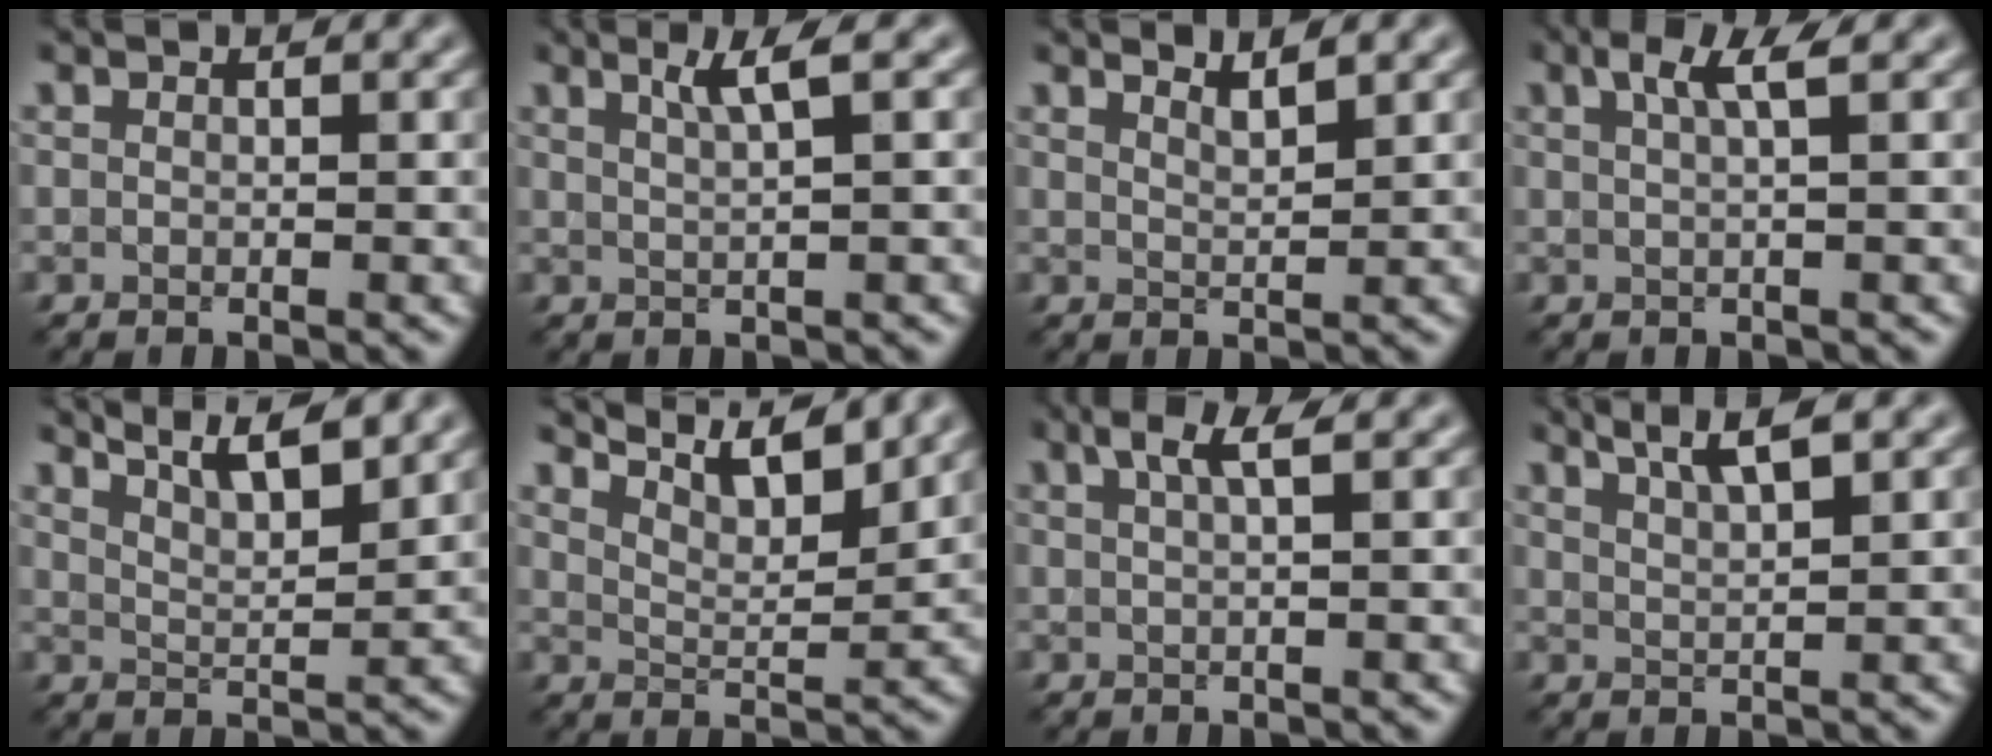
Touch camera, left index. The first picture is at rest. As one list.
[{"total": 2.6, "force": [1.3, 0.4, 2.2], "torque": [-0.029, 0.004, 0.020]}, {"total": 2.0, "force": [1.6, 0.5, 1.2], "torque": [-0.006, 0.003, 0.021]}, {"total": 2.8, "force": [1.2, 0.6, 2.5], "torque": [-0.032, 0.004, 0.018]}, {"total": 6.6, "force": [5.2, 1.7, 3.6], "torque": [-0.028, 0.023, 0.046]}, {"total": 6.3, "force": [5.4, 1.2, 3.0], "torque": [-0.047, 0.006, 0.070]}, {"total": 2.6, "force": [1.3, 0.5, 2.2], "torque": [-0.028, 0.005, 0.019]}, {"total": 4.2, "force": [2.9, 0.8, 2.9], "torque": [-0.029, 0.010, 0.037]}]